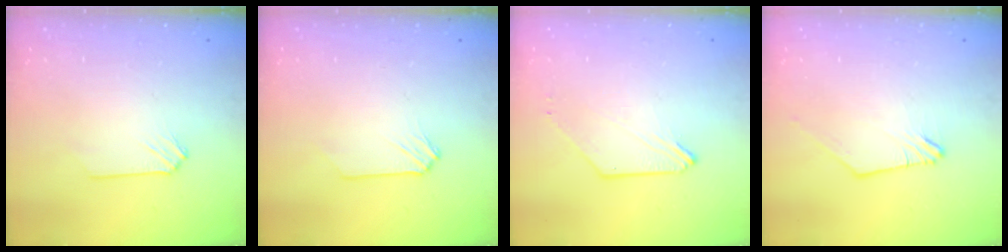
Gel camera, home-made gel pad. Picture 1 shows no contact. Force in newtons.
{"total": 0.0}
{"total": 0.0}
{"total": 0.0}